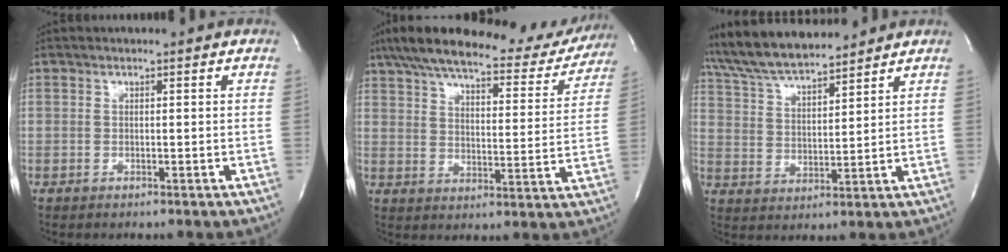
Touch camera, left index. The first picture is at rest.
{"total": 26.6, "force": [22.8, 6.5, 12.0], "torque": [-0.198, 0.002, 0.296]}
{"total": 11.8, "force": [10.9, 1.5, 4.2], "torque": [-0.086, 0.021, 0.206]}